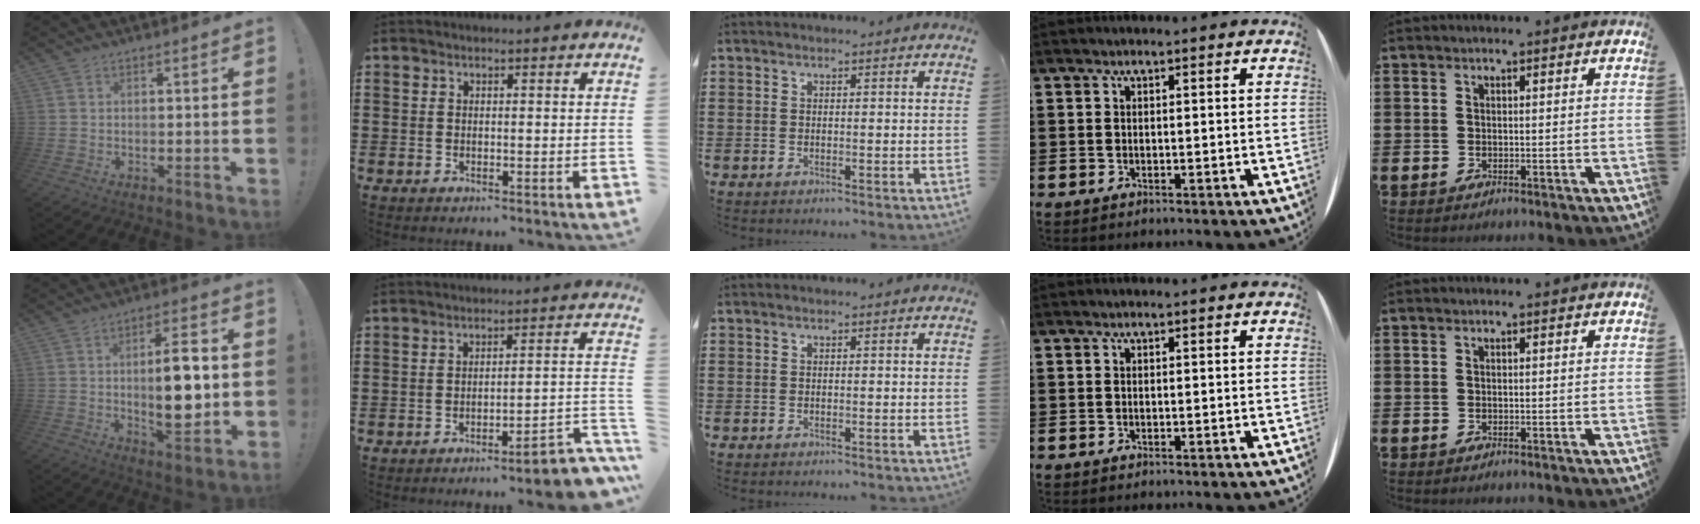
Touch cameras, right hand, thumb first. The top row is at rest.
{"thumb": {"total": 13.1, "force": [0.4, 4.6, 12.3], "torque": [-0.199, -0.008, -0.005]}, "index": {"total": 5.3, "force": [-4.4, 0.4, 3.0], "torque": [-0.048, -0.012, -0.082]}}